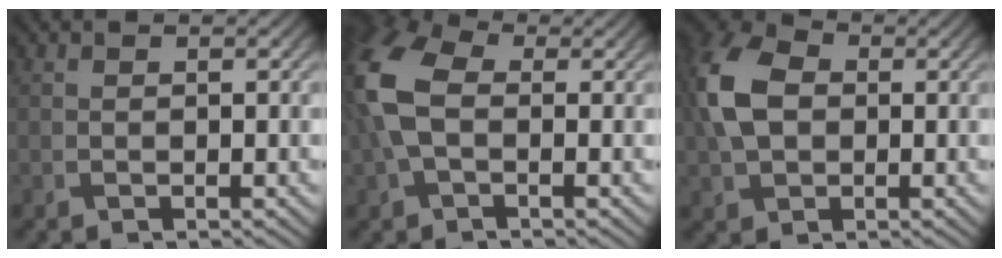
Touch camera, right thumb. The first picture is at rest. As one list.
[{"total": 9.7, "force": [0.2, 6.0, 7.6], "torque": [-0.215, 0.015, -0.011]}, {"total": 9.1, "force": [0.6, 6.5, 6.4], "torque": [-0.169, 0.012, 0.000]}]